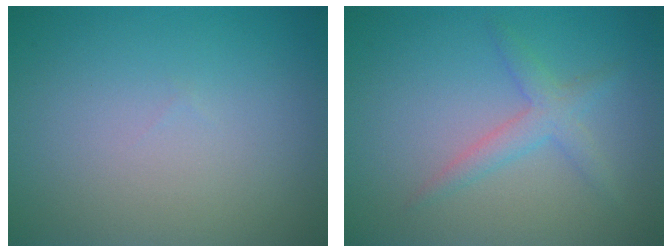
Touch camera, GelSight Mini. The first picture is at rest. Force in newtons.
{"total": 2.2, "press": 2.2, "slide": 0.1}